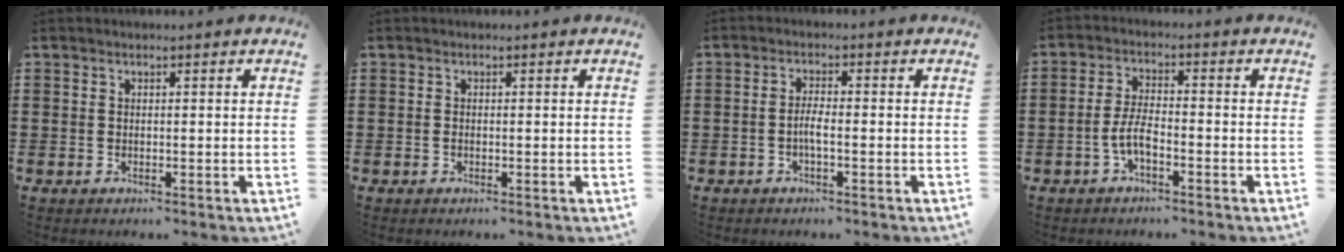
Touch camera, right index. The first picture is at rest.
{"total": 0.0}
{"total": 2.1, "force": [-0.7, 0.4, 1.9], "torque": [-0.044, -0.001, -0.015]}
{"total": 4.7, "force": [-2.0, 1.3, 4.0], "torque": [-0.096, -0.003, -0.046]}